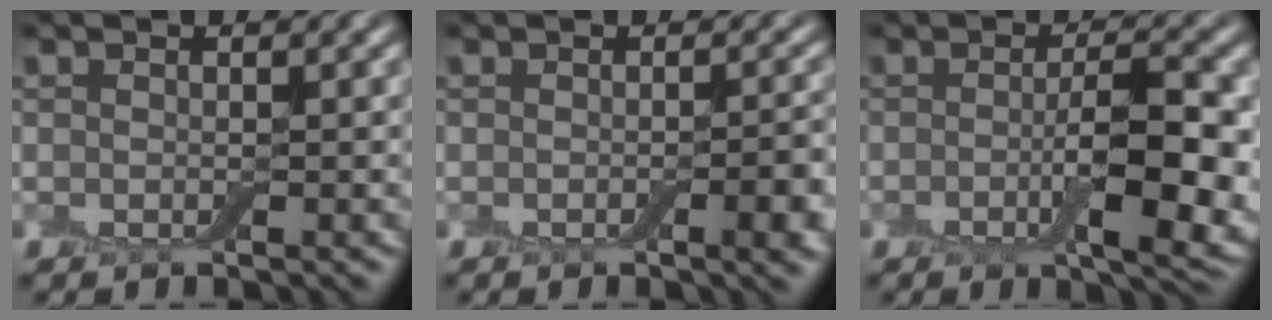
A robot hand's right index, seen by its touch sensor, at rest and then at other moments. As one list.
[{"total": 2.7, "force": [-0.7, 0.6, 2.6], "torque": [-0.030, 0.001, -0.011]}, {"total": 6.8, "force": [-1.1, 1.8, 6.4], "torque": [-0.105, -0.007, -0.014]}]